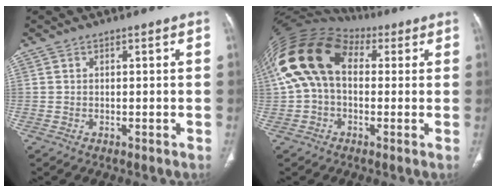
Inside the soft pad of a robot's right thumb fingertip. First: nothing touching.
{"total": 17.1, "force": [3.5, 11.3, 12.4], "torque": [-0.245, 0.047, 0.056]}